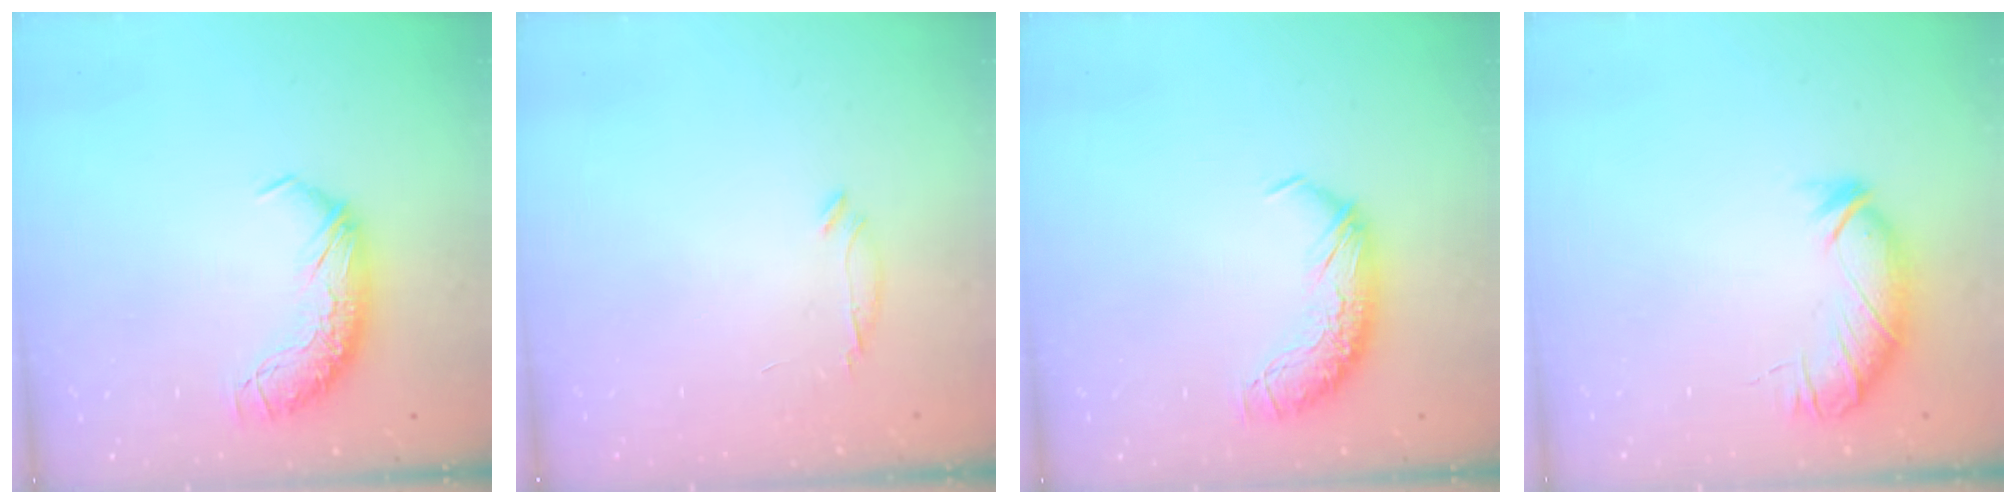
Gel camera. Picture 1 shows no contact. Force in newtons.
{"total": 6.5, "press": 6.4, "slide": 1.1}
{"total": 0.0}
{"total": 3.6, "press": 3.5, "slide": 0.8}